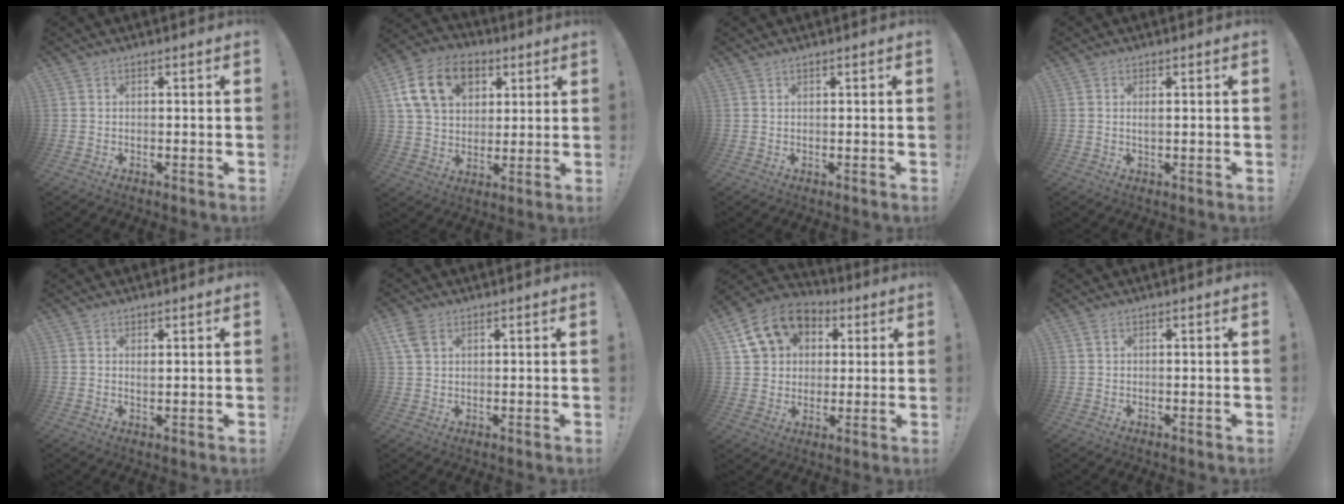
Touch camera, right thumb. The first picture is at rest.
{"total": 17.3, "force": [7.0, 12.4, 9.7], "torque": [-0.153, -0.017, 0.135]}
{"total": 0.6, "force": [0.5, -0.1, 0.3], "torque": [-0.002, -0.001, 0.009]}
{"total": 1.4, "force": [0.3, 0.2, 1.4], "torque": [-0.024, 0.000, 0.003]}
{"total": 1.1, "force": [0.7, 0.7, 0.4], "torque": [0.000, -0.002, 0.012]}
{"total": 4.7, "force": [2.3, 2.9, 2.9], "torque": [-0.058, -0.001, 0.049]}
{"total": 14.3, "force": [6.3, 11.1, 6.4], "torque": [-0.096, -0.022, 0.122]}
{"total": 0.8, "force": [0.3, 0.3, 0.7], "torque": [-0.013, 0.001, 0.006]}